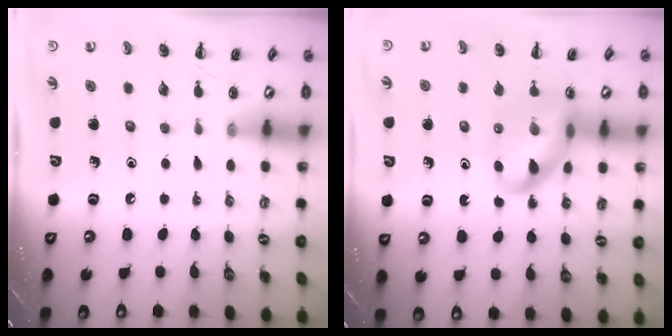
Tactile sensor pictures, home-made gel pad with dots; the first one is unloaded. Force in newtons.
{"total": 13.2, "press": 12.9, "slide": 2.9}